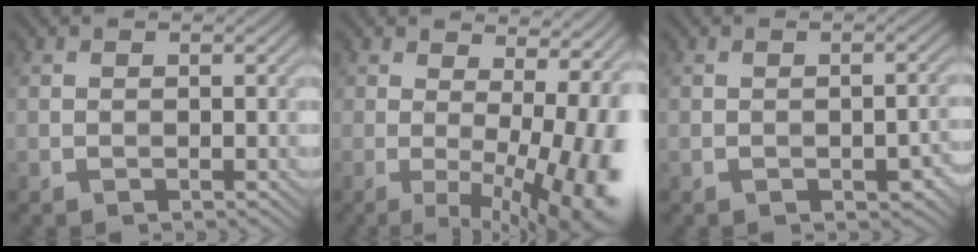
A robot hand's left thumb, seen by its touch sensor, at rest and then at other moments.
{"total": 12.9, "force": [0.1, 5.1, 11.9], "torque": [-0.131, 0.011, 0.009]}
{"total": 3.2, "force": [-1.3, 1.5, 2.5], "torque": [-0.031, -0.003, -0.012]}